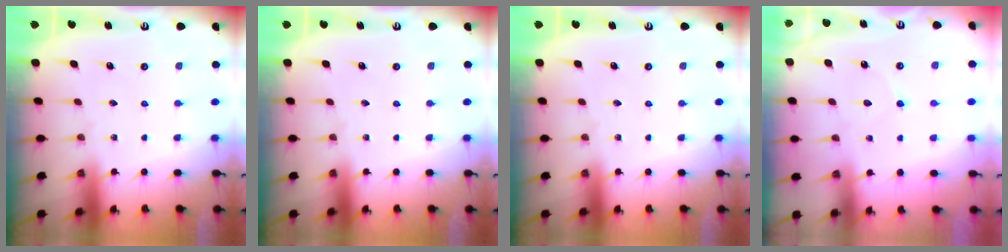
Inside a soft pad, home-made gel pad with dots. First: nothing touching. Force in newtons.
{"total": 0.0}
{"total": 0.0}
{"total": 4.5, "press": 4.5, "slide": 0.6}